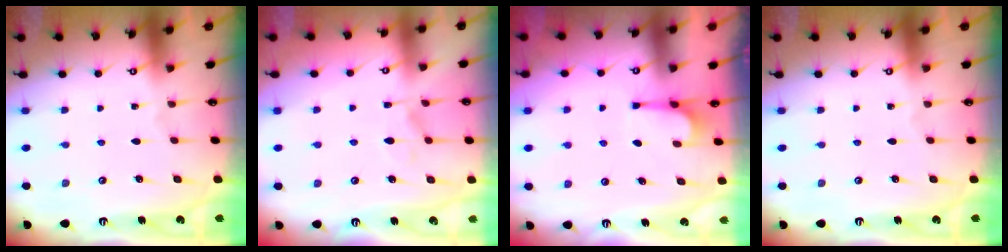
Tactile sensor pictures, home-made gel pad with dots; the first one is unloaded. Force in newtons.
{"total": 0.9, "press": 0.1, "slide": 0.9}
{"total": 0.8, "press": 0.5, "slide": 0.7}
{"total": 0.0}